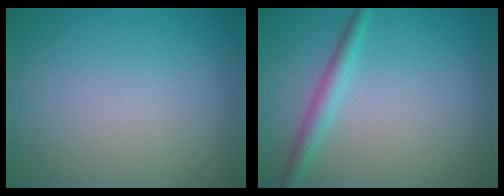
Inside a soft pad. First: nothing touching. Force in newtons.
{"total": 2.1, "press": 2.1, "slide": 0.1}